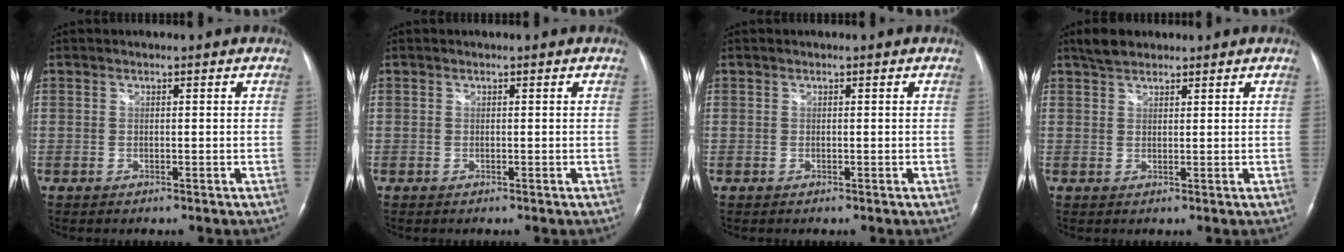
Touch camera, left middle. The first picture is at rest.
{"total": 0.0}
{"total": 0.0}
{"total": 3.4, "force": [2.8, 1.4, 1.2], "torque": [-0.031, 0.012, 0.051]}